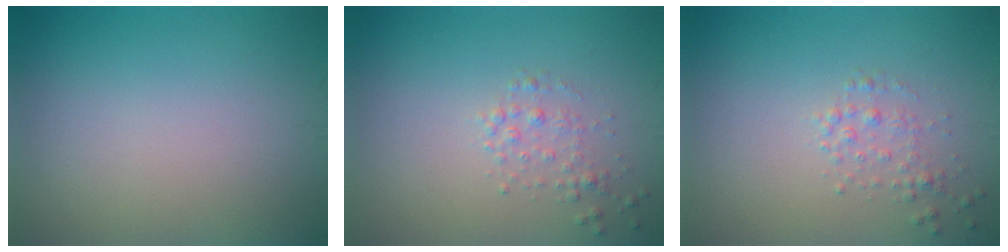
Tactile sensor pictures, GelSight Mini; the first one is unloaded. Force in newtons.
{"total": 1.4, "press": 1.4, "slide": 0.1}
{"total": 1.4, "press": 1.4, "slide": 0.1}